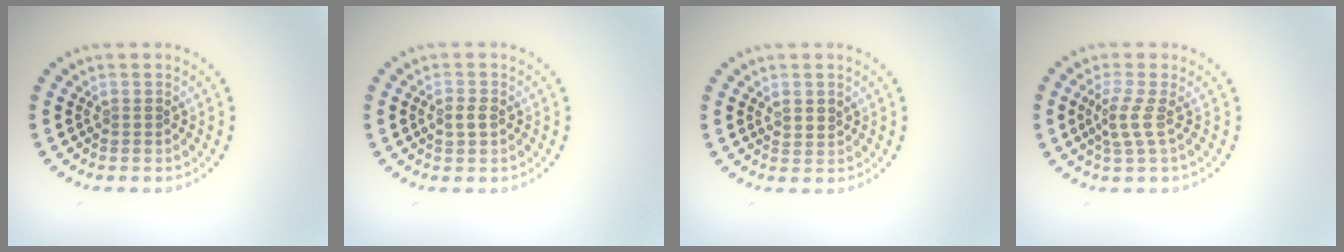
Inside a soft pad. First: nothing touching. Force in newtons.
{"total": 1.3, "press": 1.3, "slide": 0.2}
{"total": 1.2, "press": 1.0, "slide": 0.6}
{"total": 2.1, "press": 1.6, "slide": 1.5}